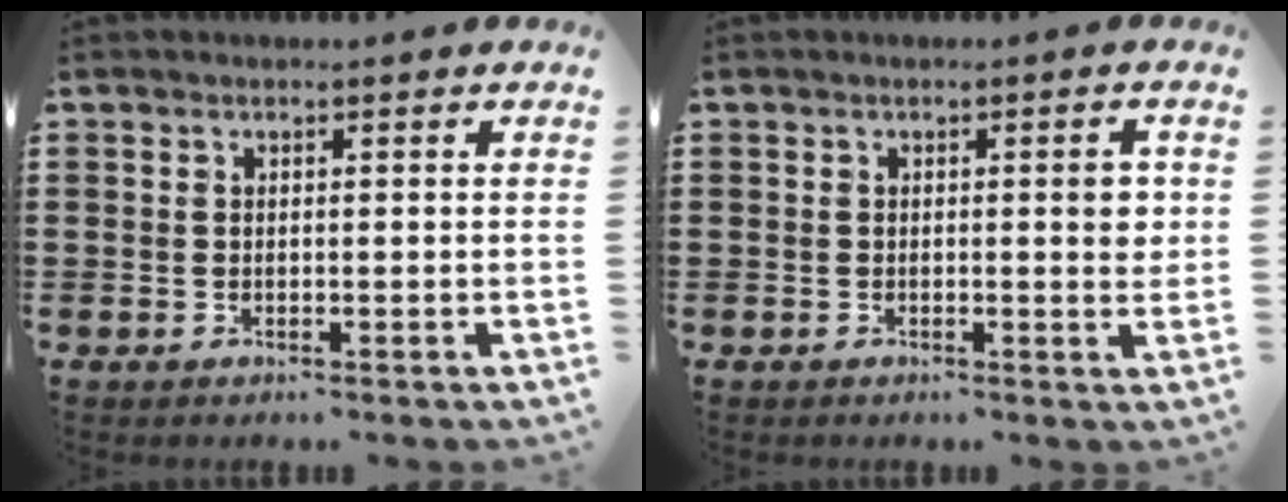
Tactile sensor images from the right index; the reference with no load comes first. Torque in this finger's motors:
{"motor_torque": [0.17, 0.27, 0.17, 0.05]}